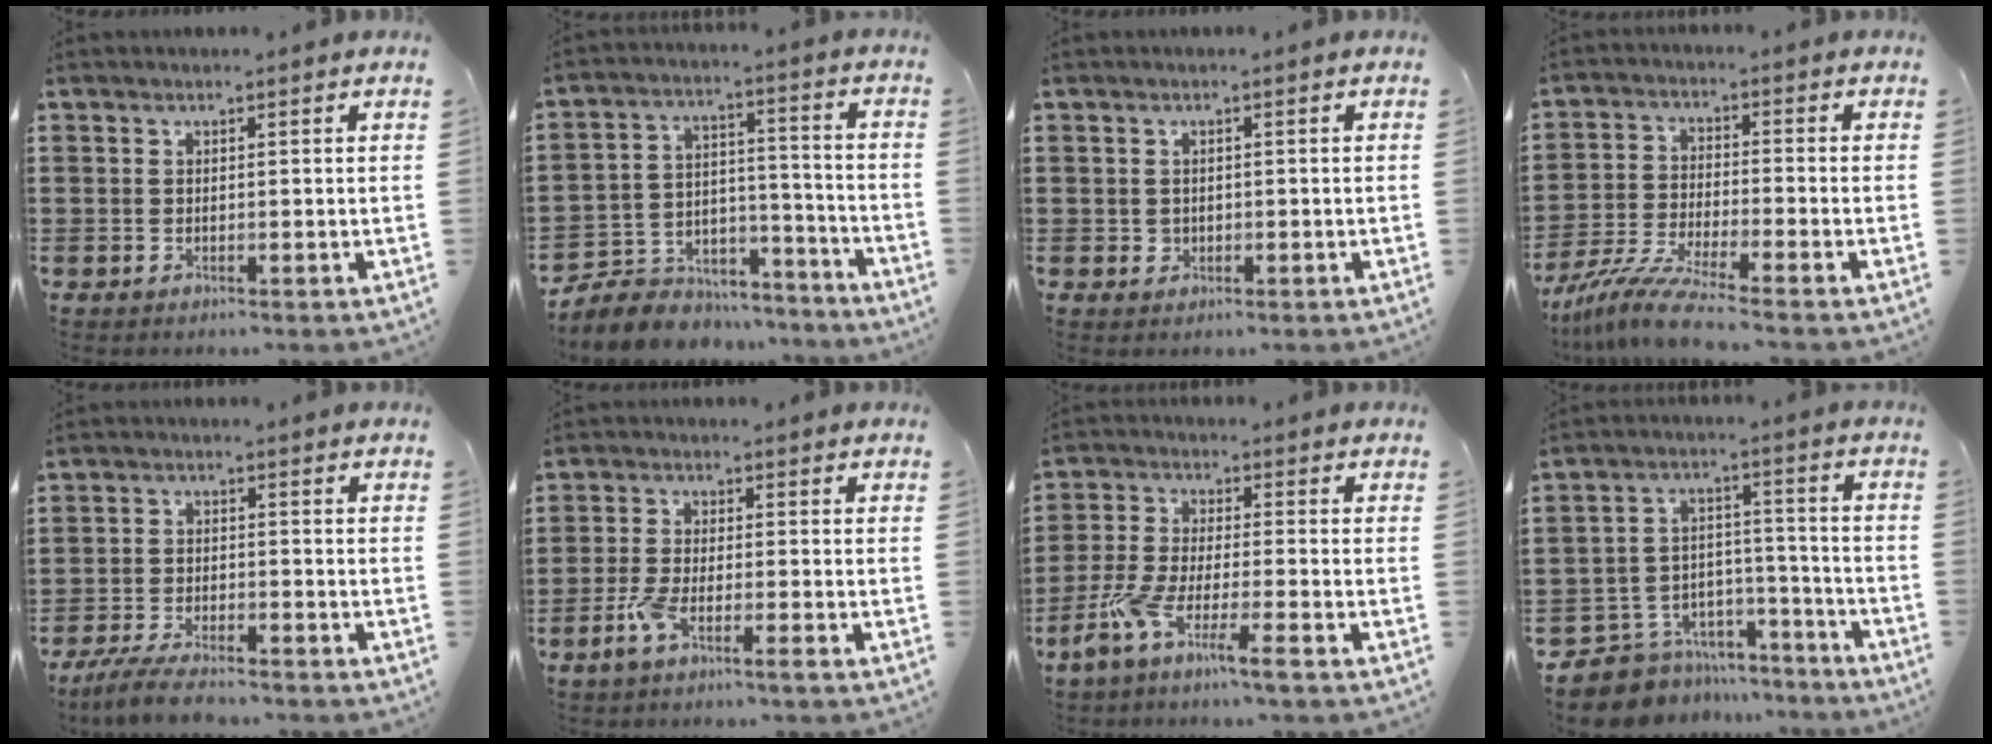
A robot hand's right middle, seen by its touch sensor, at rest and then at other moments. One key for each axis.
{"total": 6.5, "fx": -6.0, "fy": 2.5, "fz": 0.2, "tx": -0.023, "ty": 0.007, "tz": -0.123}
{"total": 0.6, "fx": 0.0, "fy": 0.6, "fz": 0.1, "tx": -0.003, "ty": 0.006, "tz": -0.001}
{"total": 7.9, "fx": -6.8, "fy": 0.1, "fz": 4.0, "tx": -0.091, "ty": -0.011, "tz": -0.133}
{"total": 5.2, "fx": -4.7, "fy": 0.7, "fz": 2.2, "tx": -0.056, "ty": -0.008, "tz": -0.094}
{"total": 4.8, "fx": -3.1, "fy": 0.5, "fz": 3.6, "tx": -0.095, "ty": -0.013, "tz": -0.063}
{"total": 7.0, "fx": -5.0, "fy": 0.1, "fz": 4.8, "tx": -0.112, "ty": -0.013, "tz": -0.100}
{"total": 7.2, "fx": -6.5, "fy": 3.0, "fz": 0.1, "tx": -0.012, "ty": 0.012, "tz": -0.127}